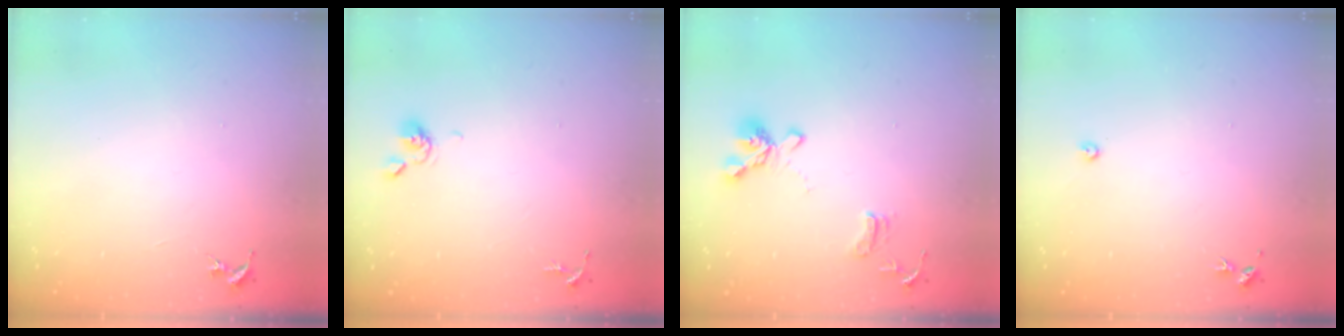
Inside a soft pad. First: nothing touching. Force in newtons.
{"total": 4.7, "press": 4.7, "slide": 0.7}
{"total": 14.7, "press": 14.6, "slide": 1.5}
{"total": 2.2, "press": 2.2, "slide": 0.3}